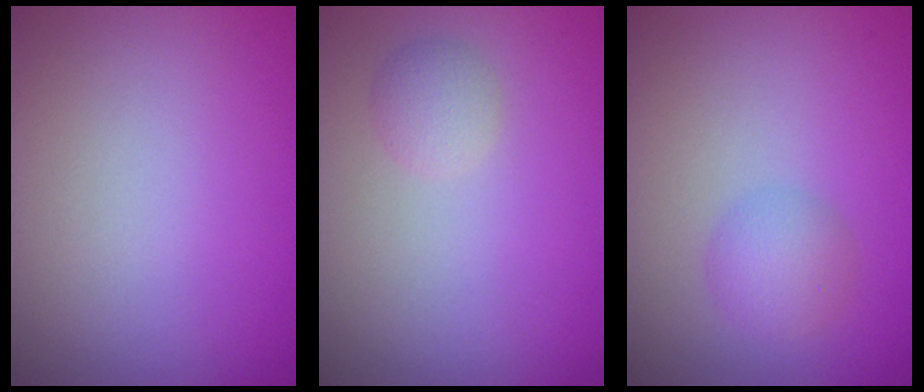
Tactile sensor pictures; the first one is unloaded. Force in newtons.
{"total": 1.5, "press": 1.5, "slide": 0.0}
{"total": 2.4, "press": 2.4, "slide": 0.0}